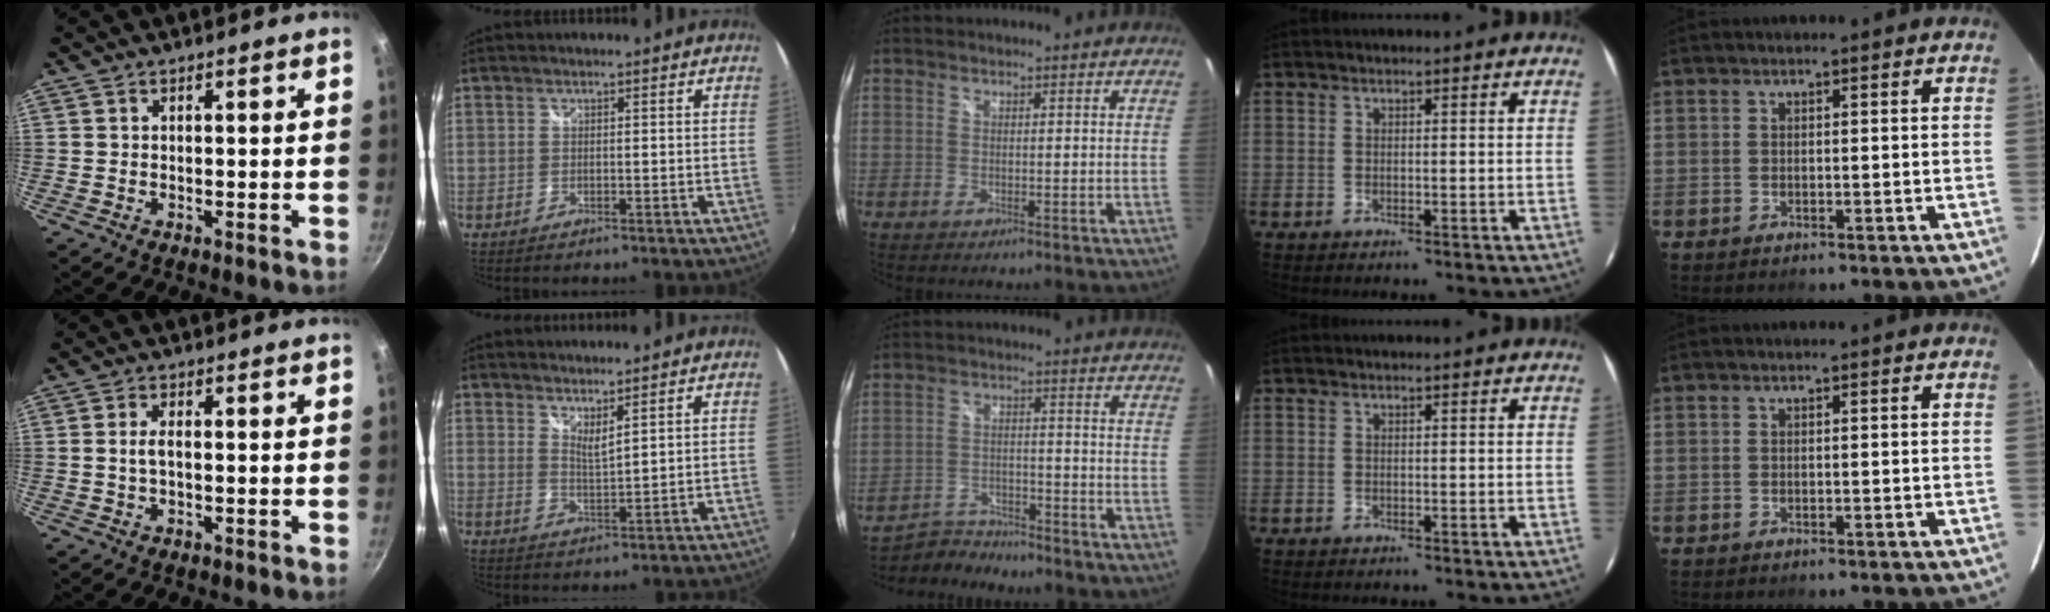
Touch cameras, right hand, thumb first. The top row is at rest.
{"thumb": {"total": 1.3, "force": [-0.1, 0.9, 1.0], "torque": [-0.020, 0.004, -0.003]}, "index": {"total": 3.4, "force": [3.0, 0.1, 1.7], "torque": [-0.029, -0.007, 0.046]}, "middle": {"total": 6.6, "force": [-6.3, 1.7, 0.8], "torque": [-0.033, 0.006, -0.108]}}